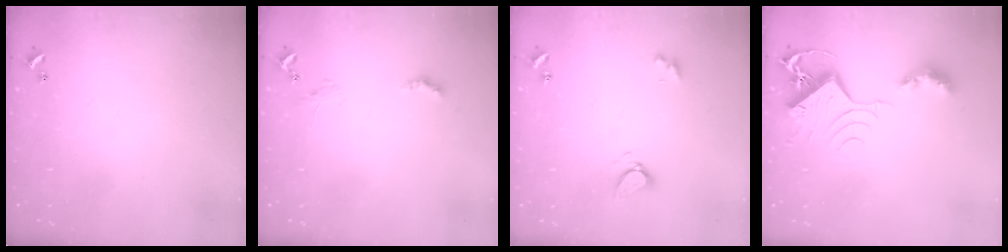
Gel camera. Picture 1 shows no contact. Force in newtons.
{"total": 1.1, "press": 1.1, "slide": 0.4}
{"total": 5.1, "press": 5.1, "slide": 0.5}
{"total": 8.5, "press": 8.5, "slide": 1.2}